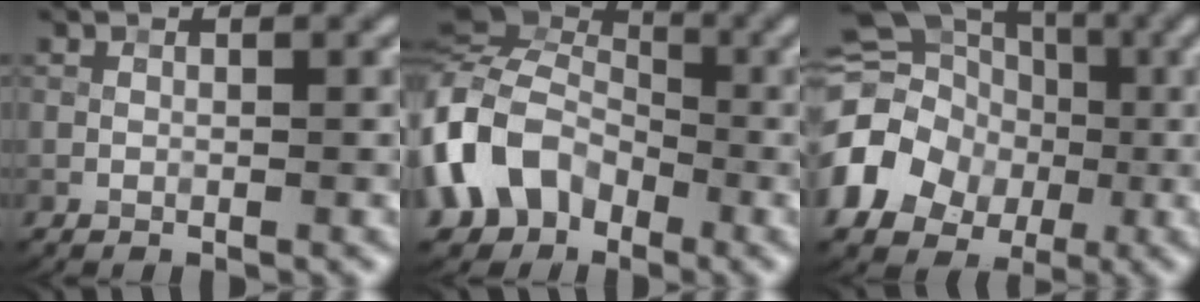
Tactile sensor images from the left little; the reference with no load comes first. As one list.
[{"total": 10.3, "force": [-3.3, 8.0, 5.7], "torque": [-0.139, -0.006, -0.079]}, {"total": 11.4, "force": [-2.7, 9.7, 5.4], "torque": [-0.107, -0.010, -0.066]}]